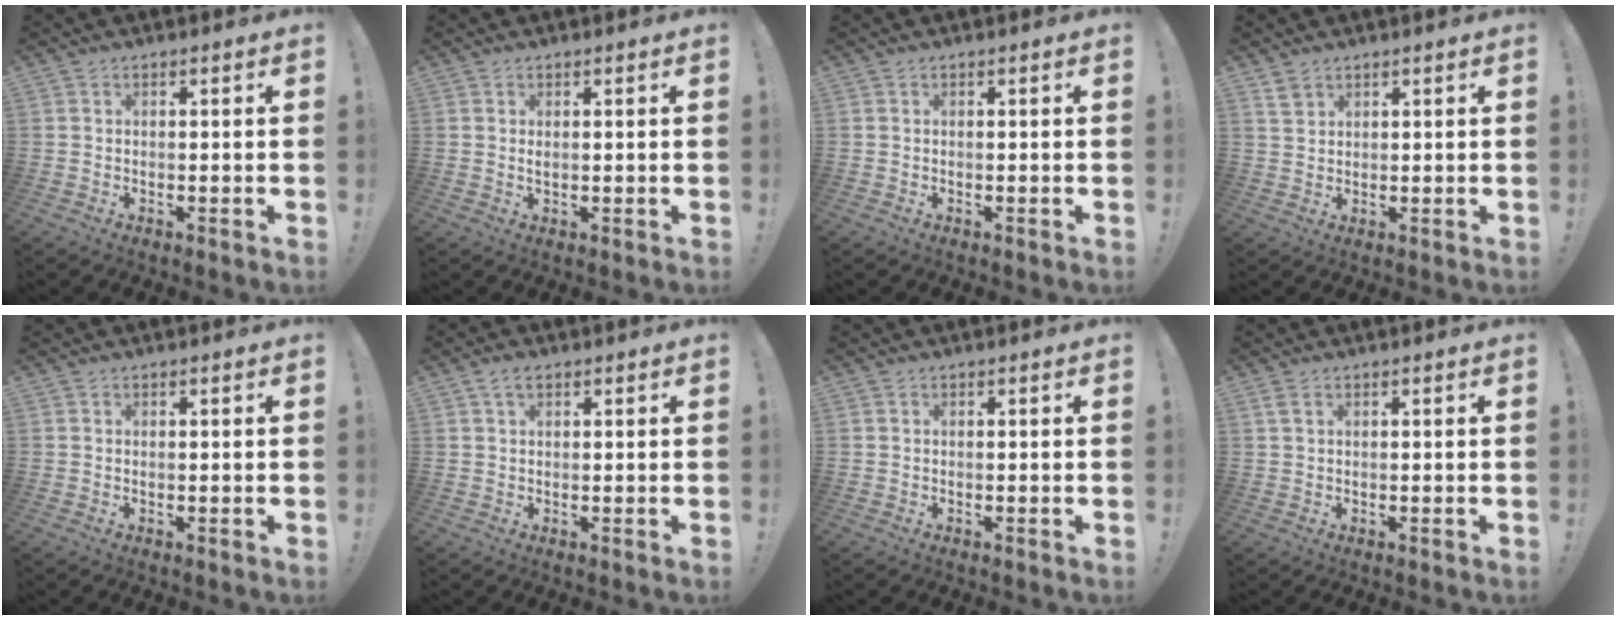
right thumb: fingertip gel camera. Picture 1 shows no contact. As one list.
[{"total": 0.7, "force": [0.2, 0.3, 0.6], "torque": [-0.012, 0.002, 0.003]}, {"total": 0.0}, {"total": 3.1, "force": [2.4, 1.9, 0.8], "torque": [0.003, -0.019, 0.042]}, {"total": 0.0}, {"total": 2.9, "force": [1.6, 1.6, 1.9], "torque": [-0.036, 0.003, 0.029]}, {"total": 0.0}, {"total": 1.9, "force": [1.0, 0.9, 1.3], "torque": [-0.019, -0.001, 0.017]}]